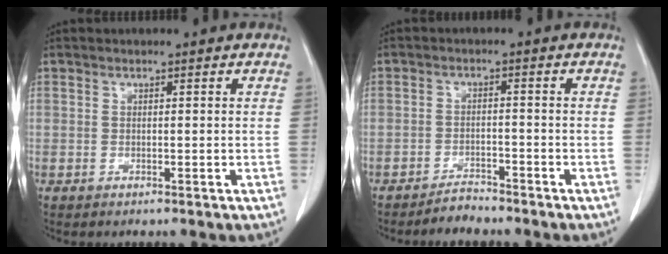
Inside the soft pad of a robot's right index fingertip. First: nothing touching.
{"total": 2.7, "force": [-2.7, 0.5, 0.4], "torque": [-0.007, -0.006, -0.046]}